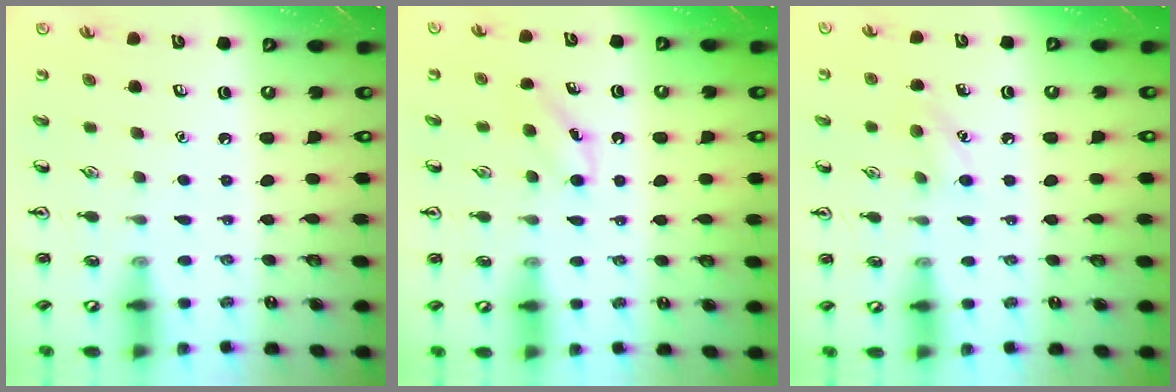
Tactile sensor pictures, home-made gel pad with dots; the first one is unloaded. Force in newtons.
{"total": 4.1, "press": 3.9, "slide": 1.3}
{"total": 6.9, "press": 6.6, "slide": 2.0}